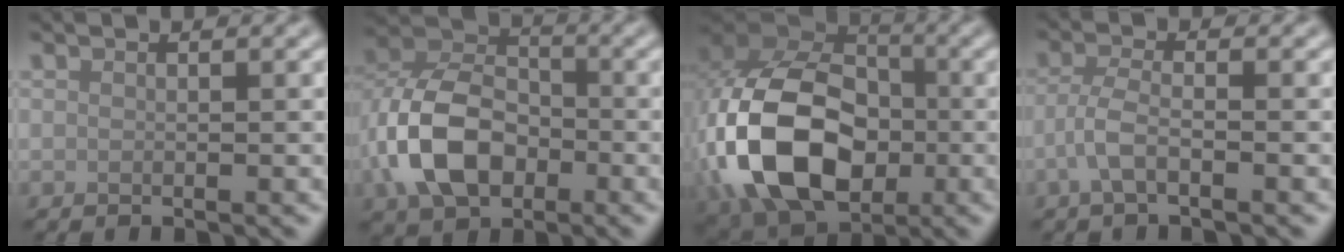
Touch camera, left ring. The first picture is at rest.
{"total": 8.5, "force": [-2.4, 5.8, 5.7], "torque": [-0.116, 0.008, -0.057]}
{"total": 15.6, "force": [-3.4, 10.9, 10.7], "torque": [-0.246, -0.009, -0.076]}
{"total": 2.6, "force": [-1.2, 0.8, 2.2], "torque": [-0.047, 0.005, -0.033]}